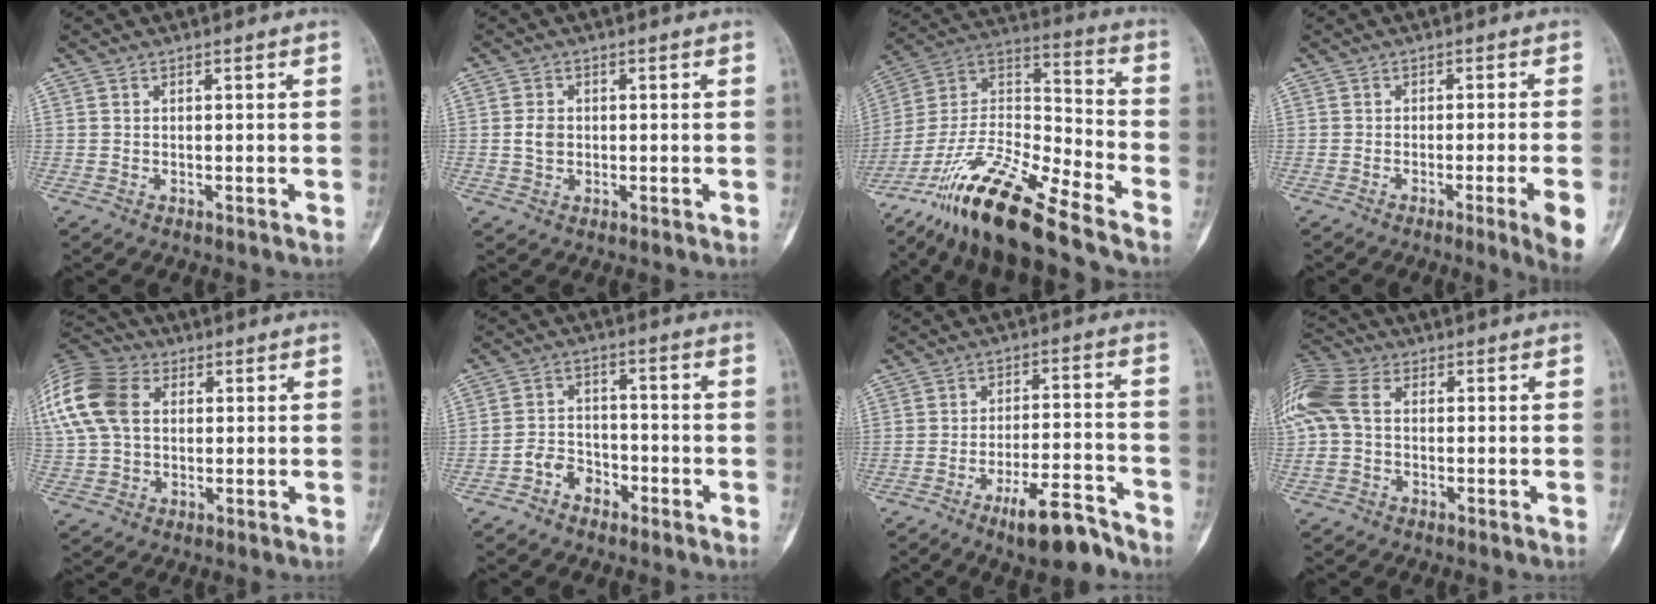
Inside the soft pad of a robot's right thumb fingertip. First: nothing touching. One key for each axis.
{"total": 2.9, "fx": 0.0, "fy": 2.3, "fz": 1.8, "tx": -0.029, "ty": 0.004, "tz": 0.000}
{"total": 21.2, "fx": -15.9, "fy": 3.6, "fz": 13.5, "tx": -0.271, "ty": 0.063, "tz": -0.298}
{"total": 6.8, "fx": -2.7, "fy": -0.4, "fz": 6.2, "tx": -0.090, "ty": -0.006, "tz": -0.040}
{"total": 19.9, "fx": 5.4, "fy": 14.2, "fz": 12.9, "tx": -0.308, "ty": 0.038, "tz": 0.100}
{"total": 5.4, "fx": -3.2, "fy": 3.9, "fz": 2.0, "tx": -0.014, "ty": 0.035, "tz": -0.060}
{"total": 10.5, "fx": -7.4, "fy": 3.0, "fz": 6.9, "tx": -0.101, "ty": 0.056, "tz": -0.120}
{"total": 12.2, "fx": 1.2, "fy": 8.0, "fz": 9.1, "tx": -0.232, "ty": 0.028, "tz": 0.019}